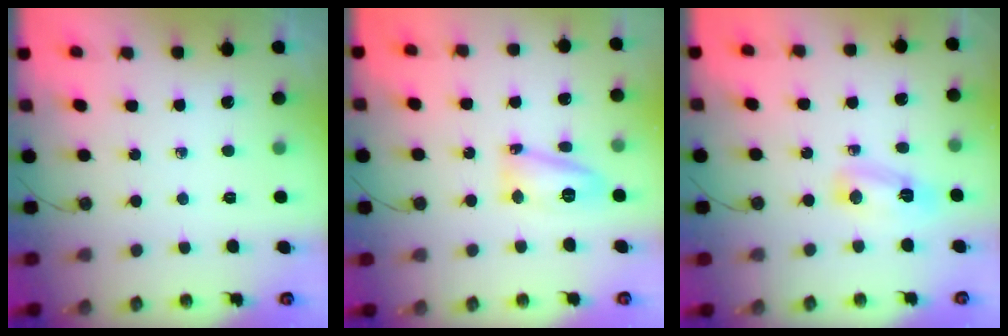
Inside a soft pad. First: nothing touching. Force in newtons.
{"total": 11.4, "press": 10.7, "slide": 4.0}
{"total": 6.2, "press": 5.0, "slide": 3.7}